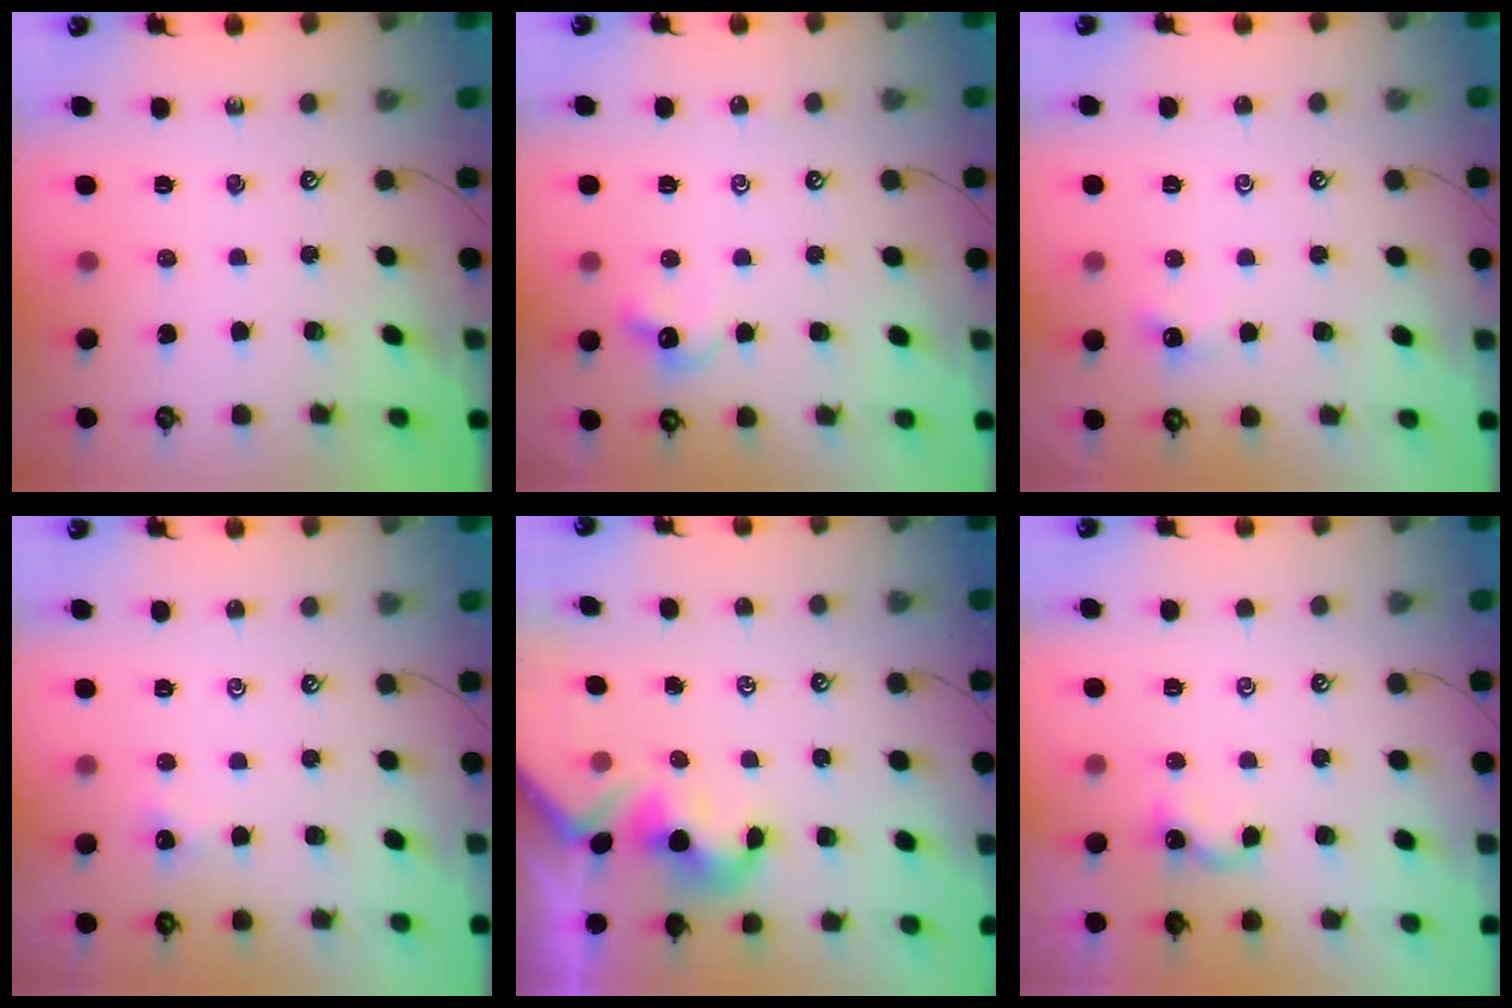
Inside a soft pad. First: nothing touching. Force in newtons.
{"total": 4.0, "press": 4.0, "slide": 0.8}
{"total": 0.0}
{"total": 0.0}
{"total": 1.6, "press": 1.5, "slide": 0.6}
{"total": 2.9, "press": 2.9, "slide": 0.3}